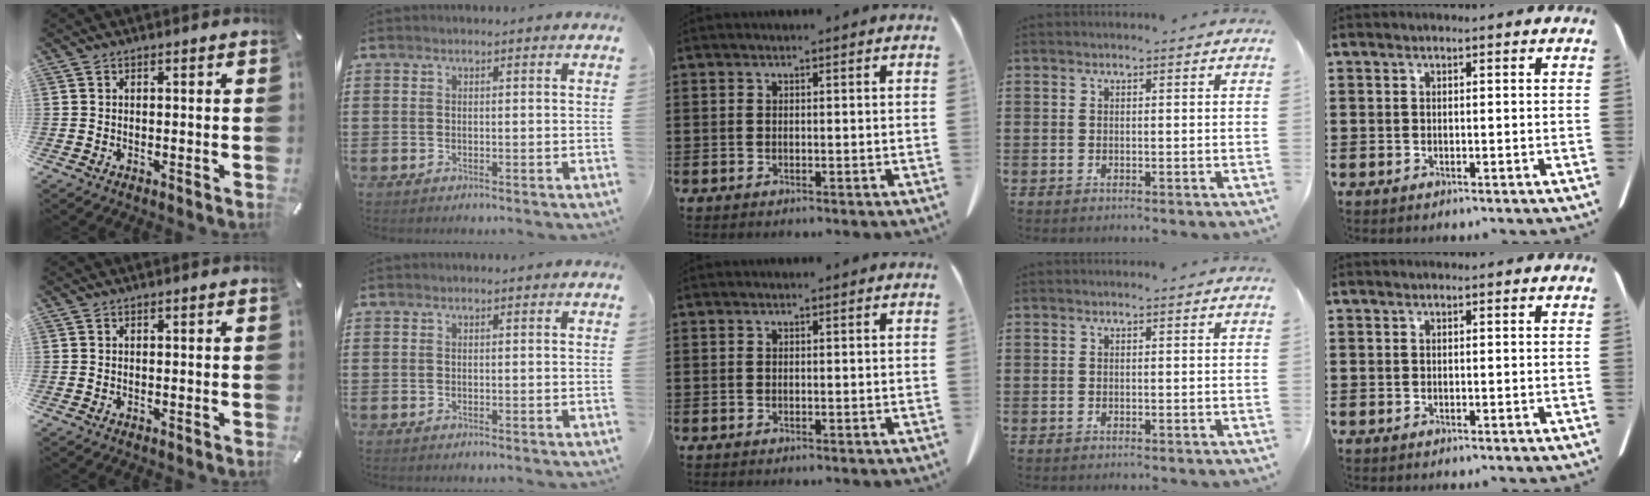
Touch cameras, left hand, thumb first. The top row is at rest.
{}